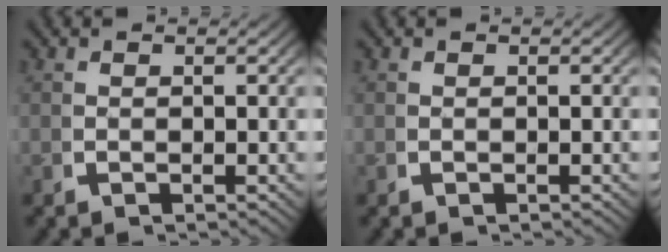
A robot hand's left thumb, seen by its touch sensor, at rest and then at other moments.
{"total": 0.0}